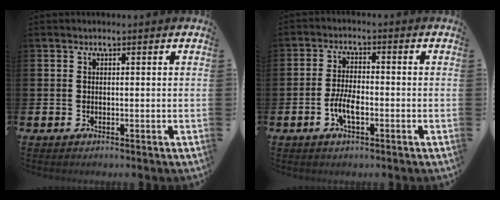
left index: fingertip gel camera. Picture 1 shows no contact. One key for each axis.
{"total": 4.1, "fx": -1.3, "fy": 1.7, "fz": 3.5, "tx": -0.075, "ty": 0.002, "tz": -0.027}